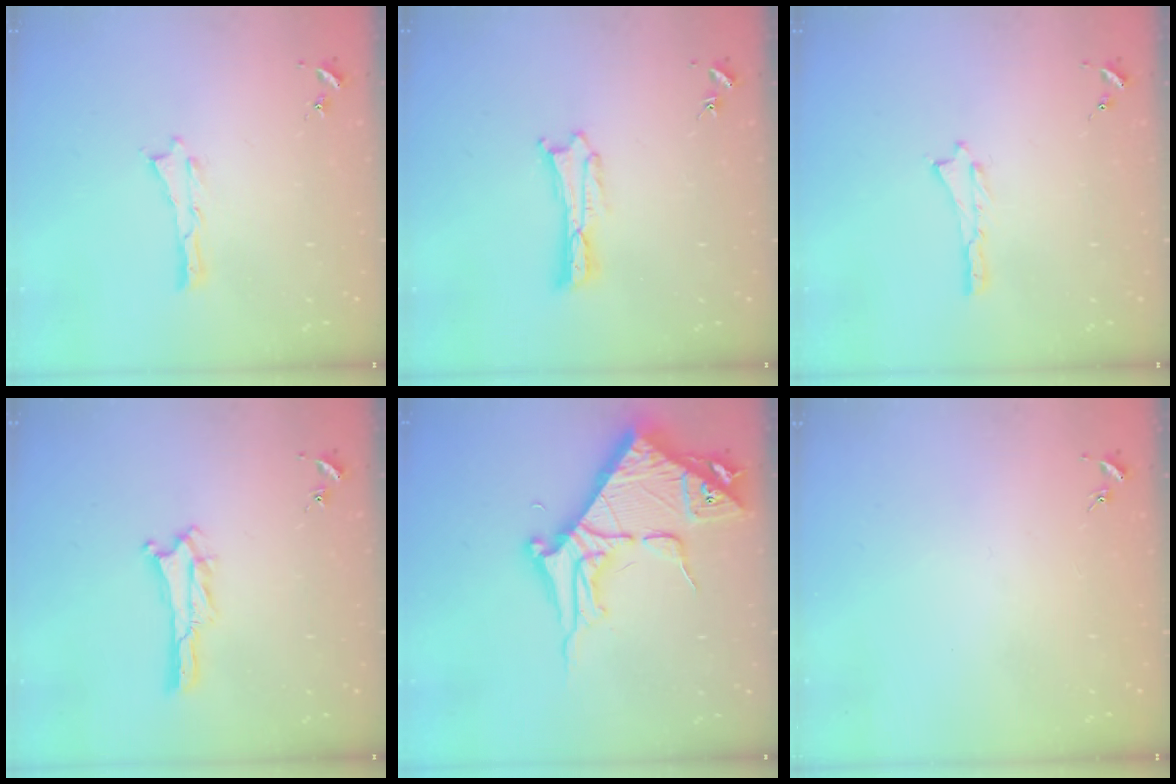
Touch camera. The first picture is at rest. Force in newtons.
{"total": 0.5, "press": 0.5, "slide": 0.2}
{"total": 0.0}
{"total": 1.3, "press": 1.3, "slide": 0.4}
{"total": 9.2, "press": 9.2, "slide": 1.1}
{"total": 0.0}